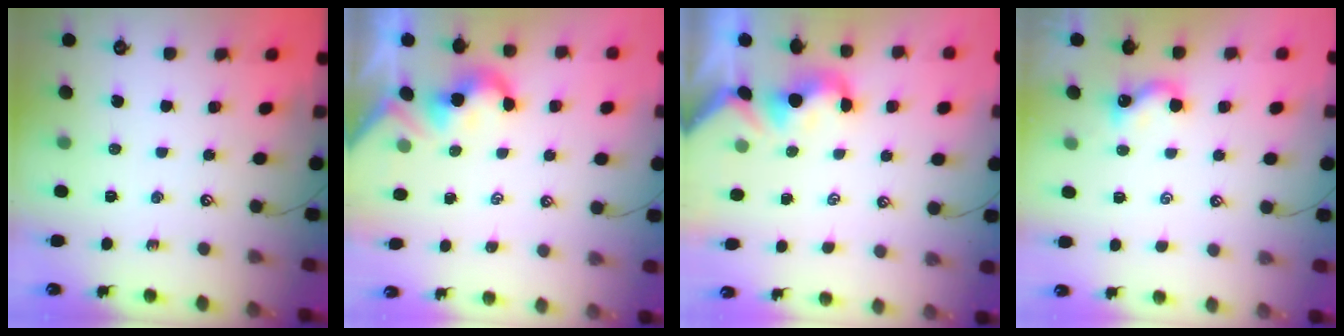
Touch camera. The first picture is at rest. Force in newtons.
{"total": 2.0, "press": 2.0, "slide": 0.5}
{"total": 1.1, "press": 1.1, "slide": 0.2}
{"total": 1.3, "press": 1.2, "slide": 0.4}